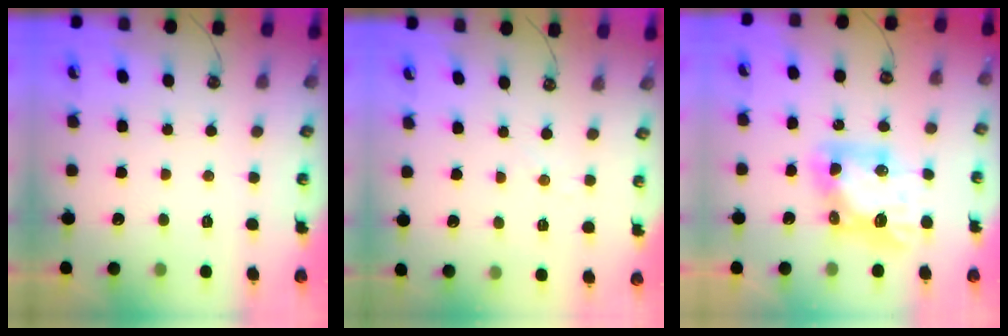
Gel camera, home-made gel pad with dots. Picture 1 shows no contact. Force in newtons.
{"total": 3.7, "press": 3.6, "slide": 0.4}
{"total": 9.4, "press": 9.3, "slide": 1.5}